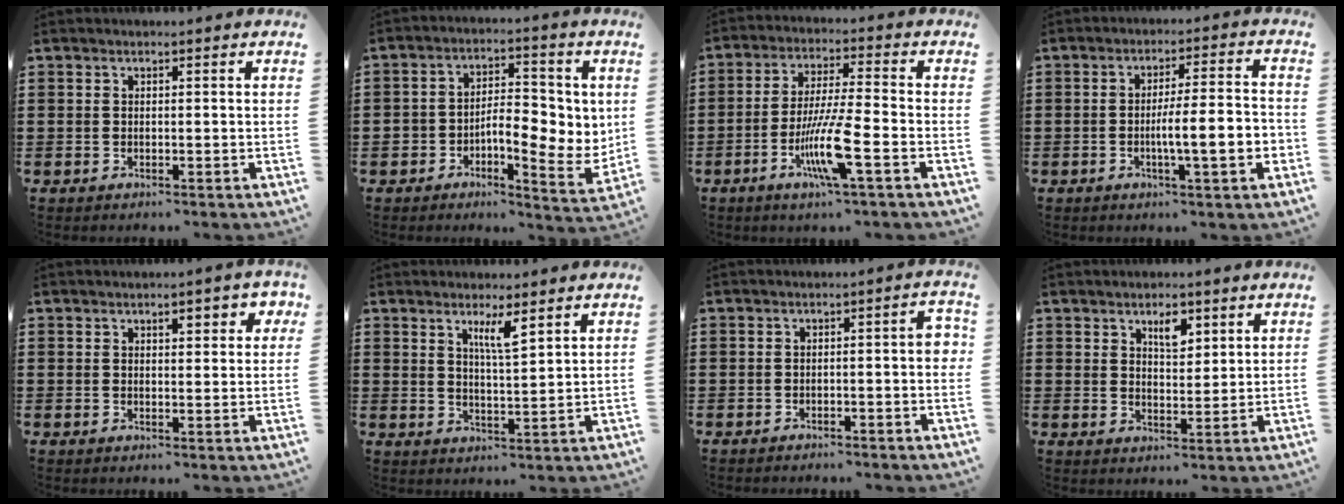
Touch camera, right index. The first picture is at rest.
{"total": 8.0, "force": [-0.7, 4.8, 6.4], "torque": [-0.099, -0.002, -0.019]}
{"total": 10.1, "force": [-4.1, 0.9, 9.2], "torque": [-0.189, -0.017, -0.080]}
{"total": 8.0, "force": [-2.0, 1.0, 7.7], "torque": [-0.119, -0.006, -0.037]}
{"total": 2.7, "force": [1.2, 1.1, 2.2], "torque": [-0.029, 0.001, 0.015]}
{"total": 4.1, "force": [2.4, 0.5, 3.2], "torque": [-0.061, -0.002, 0.040]}
{"total": 2.6, "force": [-1.4, 0.4, 2.1], "torque": [-0.033, 0.004, -0.027]}
{"total": 3.8, "force": [2.3, 1.7, 2.5], "torque": [-0.039, 0.001, 0.037]}